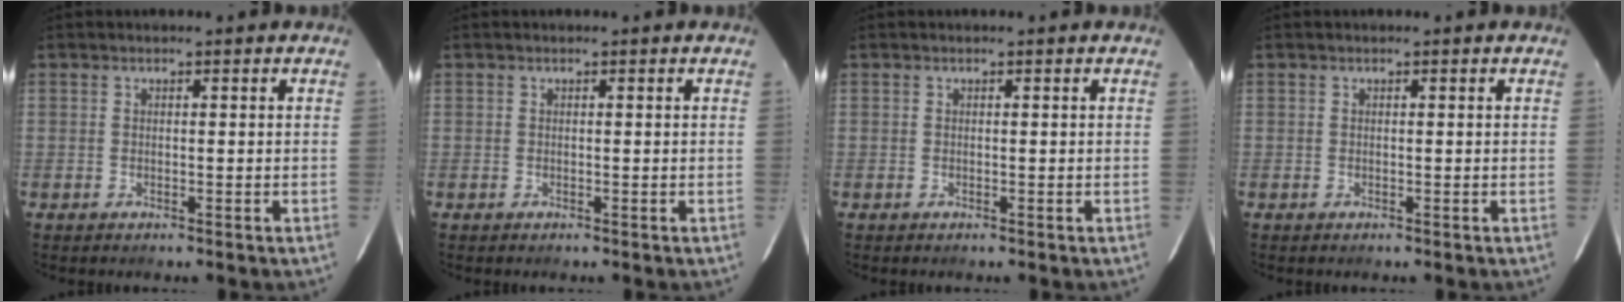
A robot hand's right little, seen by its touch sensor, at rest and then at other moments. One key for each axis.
{"total": 0.0}
{"total": 0.0}
{"total": 0.0}